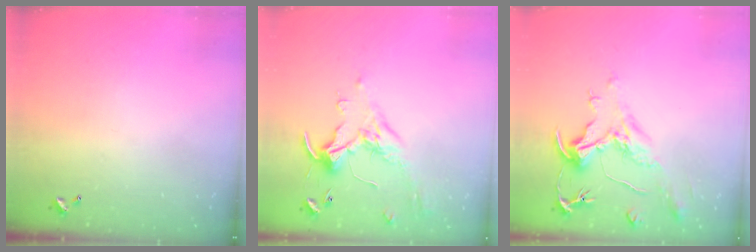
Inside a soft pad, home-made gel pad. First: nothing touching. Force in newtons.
{"total": 0.9, "press": 0.5, "slide": 0.7}
{"total": 2.0, "press": 1.5, "slide": 1.3}